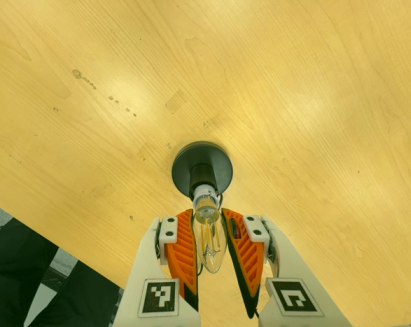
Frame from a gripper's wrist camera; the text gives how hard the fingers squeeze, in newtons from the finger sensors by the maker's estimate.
{"total": 12.9, "left": 12.2, "right": 13.6}